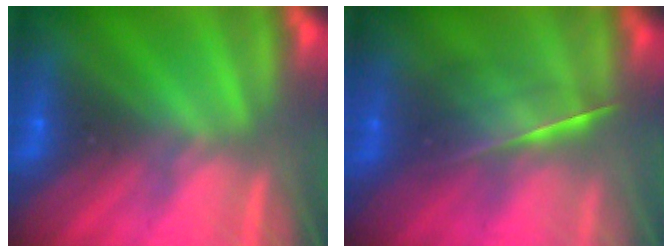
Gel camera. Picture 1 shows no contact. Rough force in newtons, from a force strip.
{"total": 2.1}